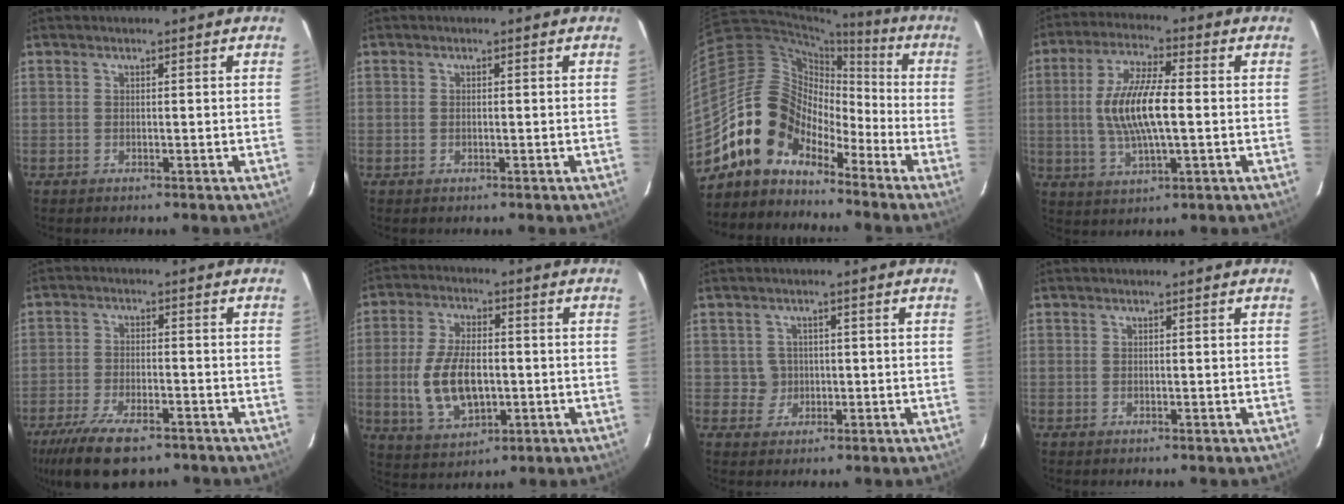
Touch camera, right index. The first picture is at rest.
{"total": 0.5, "force": [0.0, 0.4, 0.4], "torque": [-0.007, 0.000, -0.001]}
{"total": 12.8, "force": [-9.2, 8.0, 4.0], "torque": [-0.077, 0.037, -0.181]}
{"total": 12.1, "force": [-0.3, 3.8, 11.5], "torque": [-0.228, 0.004, -0.003]}
{"total": 13.5, "force": [-9.7, 5.0, 8.1], "torque": [-0.185, -0.031, -0.167]}
{"total": 12.3, "force": [-1.6, 6.5, 10.3], "torque": [-0.211, -0.003, -0.018]}
{"total": 2.9, "force": [0.0, 2.9, -0.1], "torque": [0.005, 0.012, 0.005]}
{"total": 0.0}